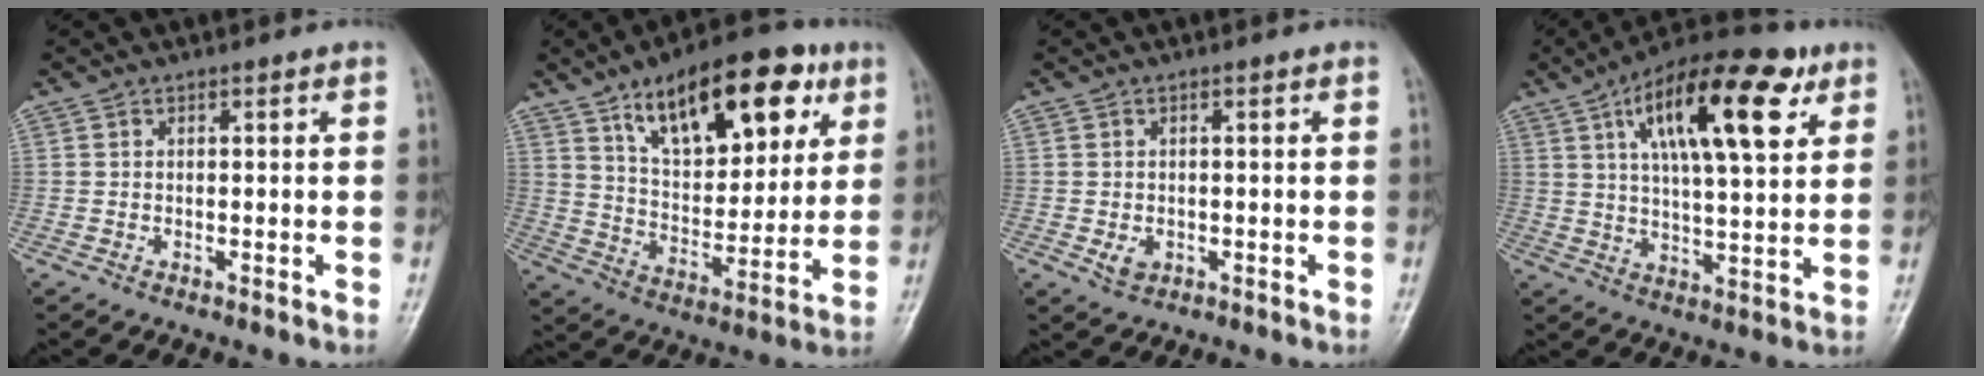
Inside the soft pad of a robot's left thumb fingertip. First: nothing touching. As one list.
[{"total": 21.6, "force": [10.8, 10.3, 15.6], "torque": [-0.191, -0.032, 0.178]}, {"total": 2.6, "force": [-0.6, 2.0, 1.5], "torque": [-0.019, 0.000, -0.005]}, {"total": 19.9, "force": [8.5, 7.3, 16.4], "torque": [-0.242, -0.011, 0.132]}]